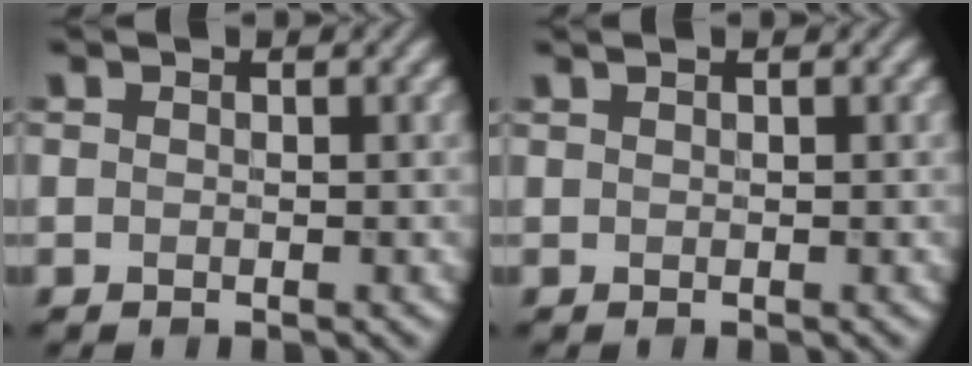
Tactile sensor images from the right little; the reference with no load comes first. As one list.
[{"total": 0.7, "force": [0.5, 0.2, 0.4], "torque": [-0.004, 0.000, 0.005]}]